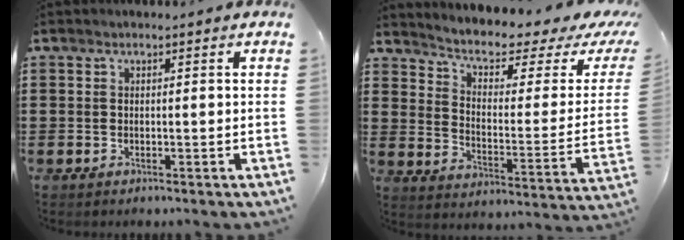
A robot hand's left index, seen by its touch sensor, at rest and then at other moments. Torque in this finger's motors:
{"motor_torque": [2.14, 0.00, 0.33, 0.09]}